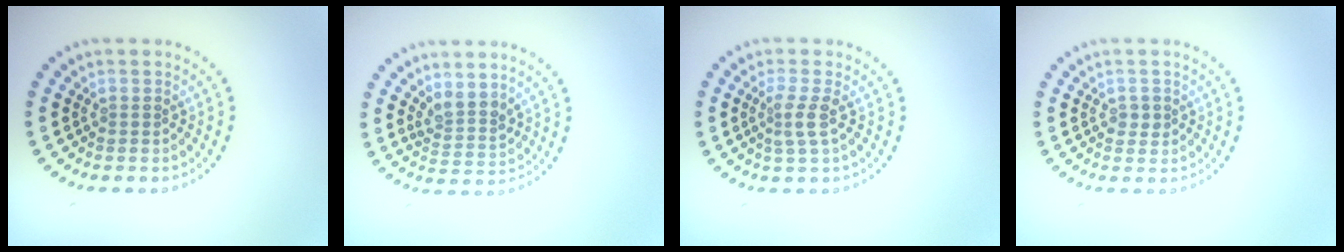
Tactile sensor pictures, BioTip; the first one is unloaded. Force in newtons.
{"total": 2.3, "press": 1.8, "slide": 1.4}
{"total": 2.1, "press": 1.6, "slide": 1.4}
{"total": 1.1, "press": 1.1, "slide": 0.3}